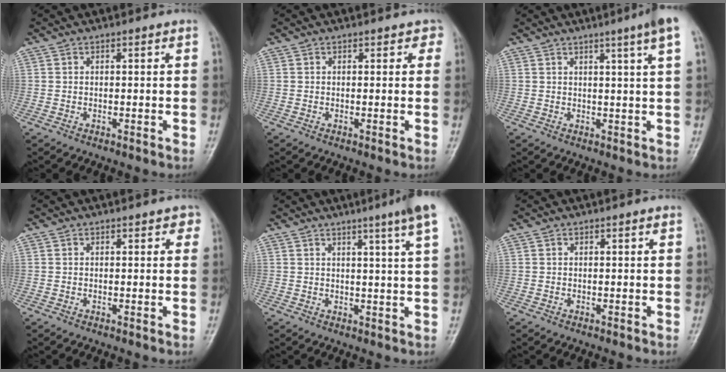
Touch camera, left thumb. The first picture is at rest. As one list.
[{"total": 1.6, "force": [0.8, 1.1, 0.7], "torque": [0.018, 0.000, 0.001]}, {"total": 6.0, "force": [3.3, -0.8, 4.9], "torque": [-0.070, -0.009, 0.042]}, {"total": 1.6, "force": [0.9, 1.0, 0.9], "torque": [0.009, 0.000, 0.004]}, {"total": 7.1, "force": [4.3, -0.7, 5.6], "torque": [-0.078, -0.014, 0.052]}, {"total": 0.0}]